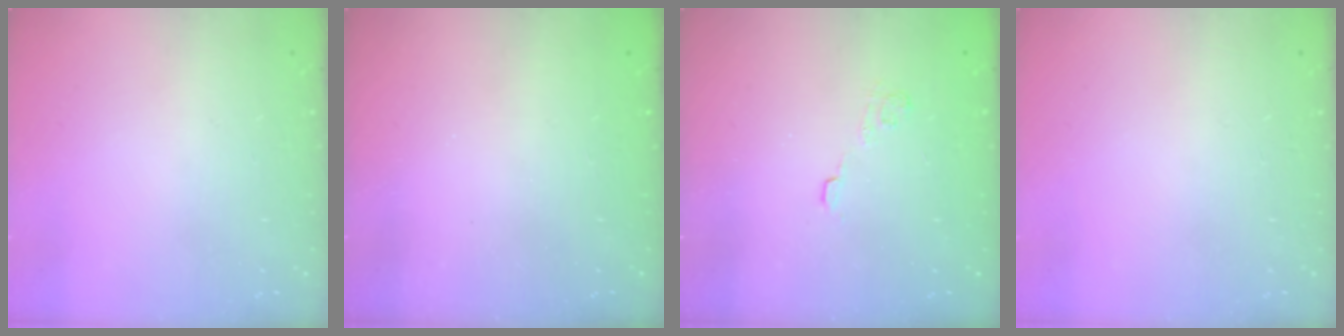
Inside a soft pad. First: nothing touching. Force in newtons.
{"total": 2.3, "press": 2.1, "slide": 0.8}
{"total": 2.9, "press": 2.5, "slide": 1.4}
{"total": 0.0}